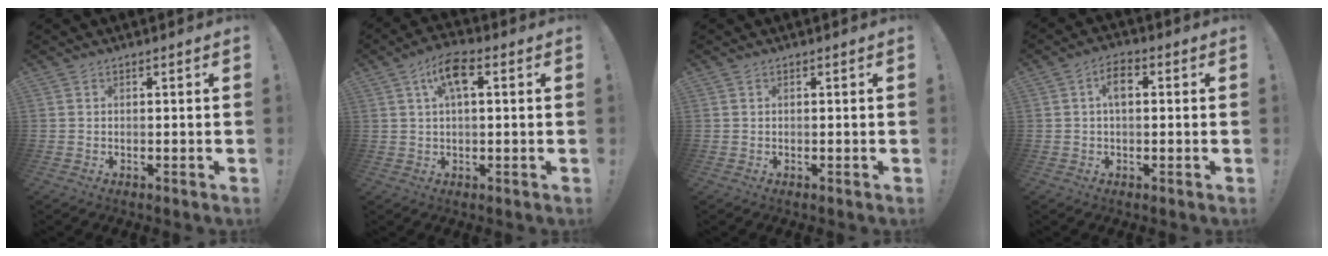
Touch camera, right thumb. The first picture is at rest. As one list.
[{"total": 7.7, "force": [2.6, 3.1, 6.6], "torque": [-0.112, 0.008, 0.042]}, {"total": 0.0}, {"total": 5.5, "force": [0.7, 3.1, 4.4], "torque": [-0.070, 0.009, 0.010]}]